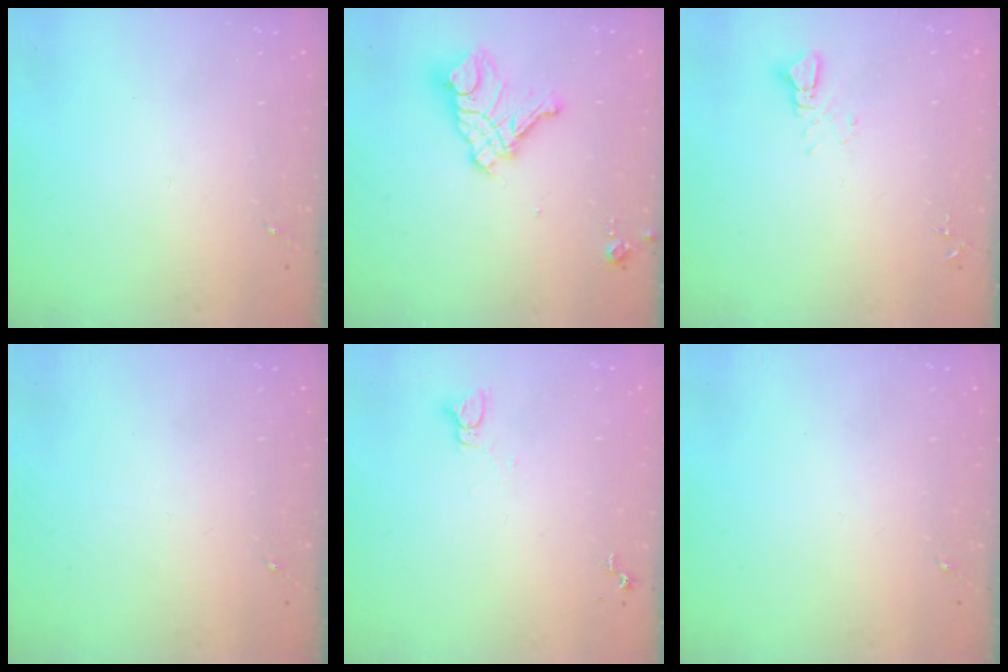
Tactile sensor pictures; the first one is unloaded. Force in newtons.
{"total": 14.3, "press": 14.2, "slide": 1.6}
{"total": 3.4, "press": 3.4, "slide": 0.2}
{"total": 0.0}
{"total": 2.2, "press": 2.2, "slide": 0.1}
{"total": 0.0}